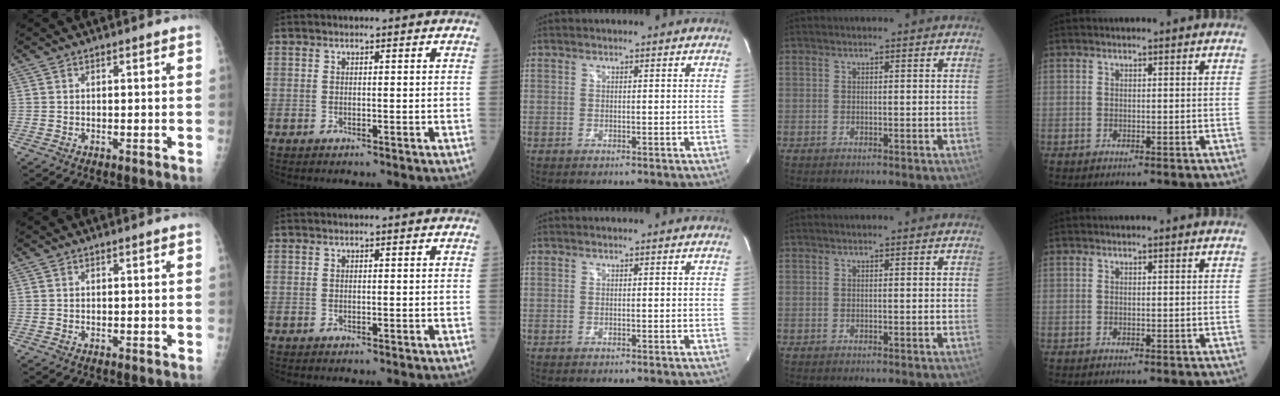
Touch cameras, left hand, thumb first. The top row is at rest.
{}